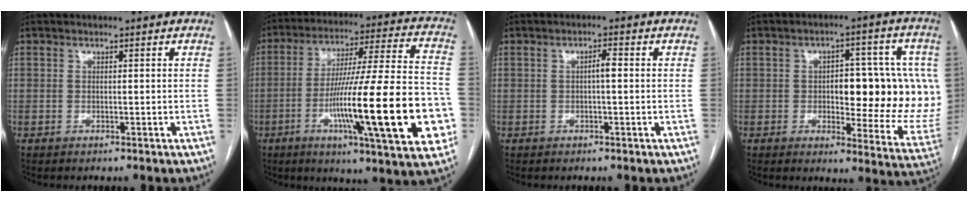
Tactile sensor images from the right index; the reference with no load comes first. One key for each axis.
{"total": 26.0, "fx": -7.0, "fy": 1.8, "fz": 24.9, "tx": -0.349, "ty": -0.011, "tz": -0.110}
{"total": 1.7, "fx": 0.0, "fy": 0.3, "fz": 1.7, "tx": -0.027, "ty": 0.005, "tz": 0.000}
{"total": 17.7, "fx": 0.3, "fy": 6.5, "fz": 16.4, "tx": -0.173, "ty": 0.019, "tz": 0.016}